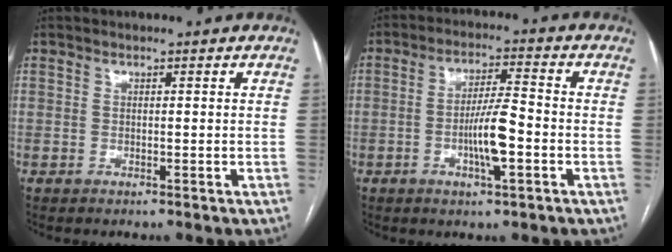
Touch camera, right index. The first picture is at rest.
{"total": 7.3, "force": [-2.1, 0.9, 6.9], "torque": [-0.129, 0.002, -0.037]}